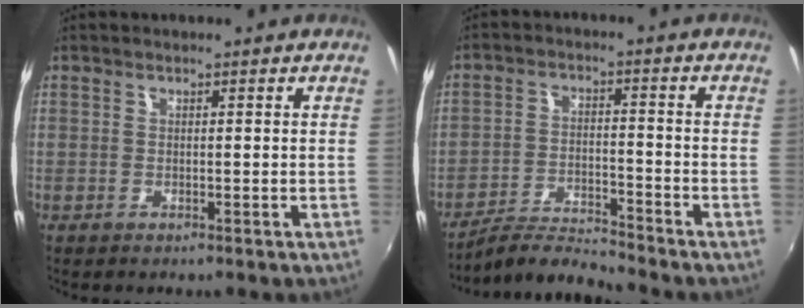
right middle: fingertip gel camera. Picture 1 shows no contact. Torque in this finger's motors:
{"motor_torque": [-0.10, -0.54, -0.65, -0.16]}